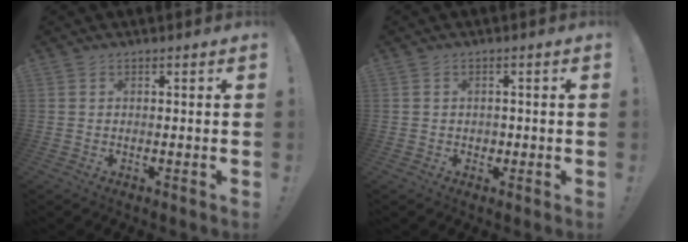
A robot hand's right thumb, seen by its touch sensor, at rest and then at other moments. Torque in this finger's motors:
{"motor_torque": [-0.15, 0.36, -0.11, -0.20, 0.00]}